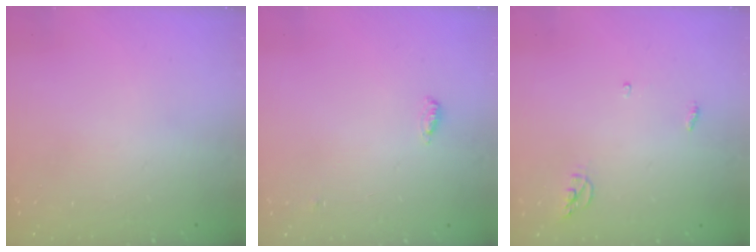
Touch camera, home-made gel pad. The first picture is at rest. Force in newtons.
{"total": 4.0, "press": 3.8, "slide": 1.1}
{"total": 3.8, "press": 3.7, "slide": 0.2}